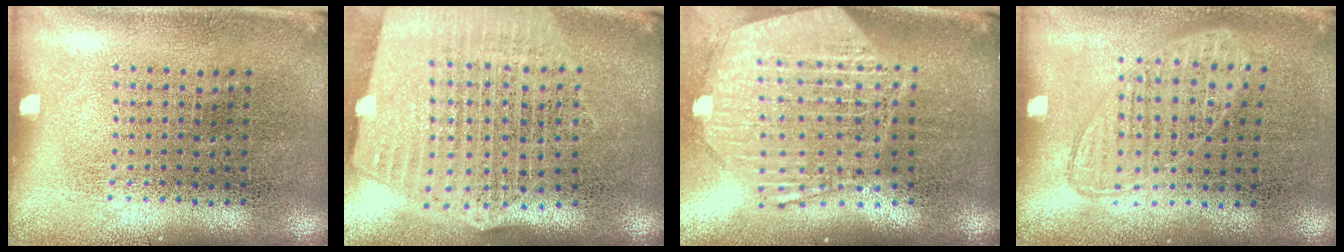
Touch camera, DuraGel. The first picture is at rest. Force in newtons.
{"total": 2.6, "press": 2.2, "slide": 1.4}
{"total": 3.0, "press": 2.4, "slide": 1.8}
{"total": 1.0, "press": 0.9, "slide": 0.4}